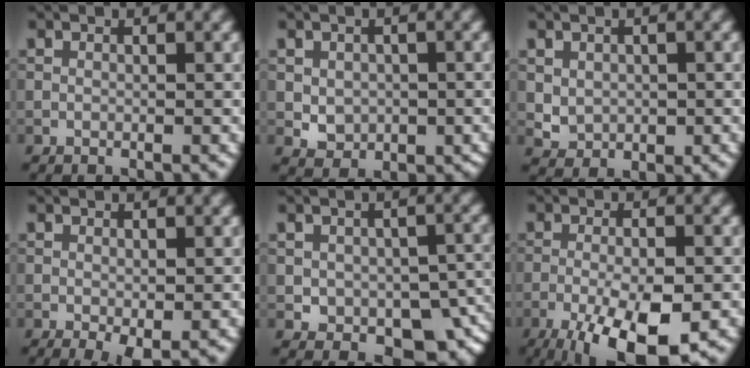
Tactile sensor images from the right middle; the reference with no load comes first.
{"total": 3.0, "force": [-0.1, 2.5, 1.7], "torque": [-0.026, -0.008, 0.005]}
{"total": 2.2, "force": [0.3, 1.9, 1.0], "torque": [-0.019, -0.007, 0.011]}
{"total": 1.8, "force": [-0.6, 0.6, 1.6], "torque": [-0.026, -0.008, -0.007]}
{"total": 7.6, "force": [-2.1, 5.1, 5.1], "torque": [-0.067, -0.021, -0.022]}
{"total": 9.6, "force": [-5.0, 2.9, 7.7], "torque": [-0.139, -0.017, -0.084]}